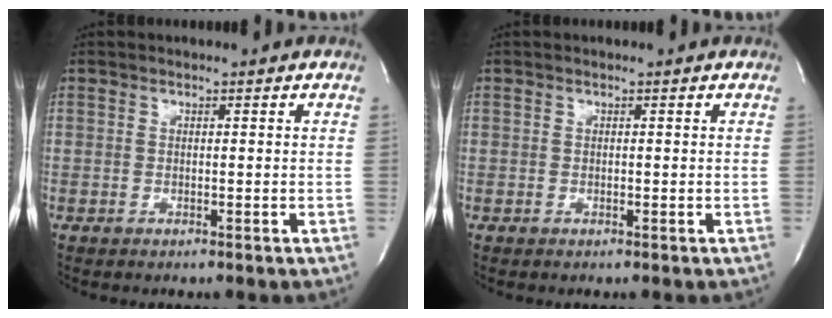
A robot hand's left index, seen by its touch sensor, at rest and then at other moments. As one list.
[{"total": 0.0}]